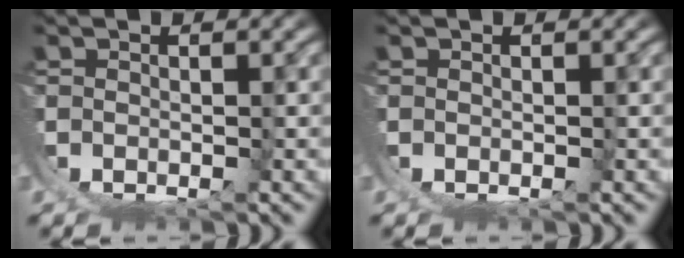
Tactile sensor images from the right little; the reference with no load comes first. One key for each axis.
{"total": 0.0}